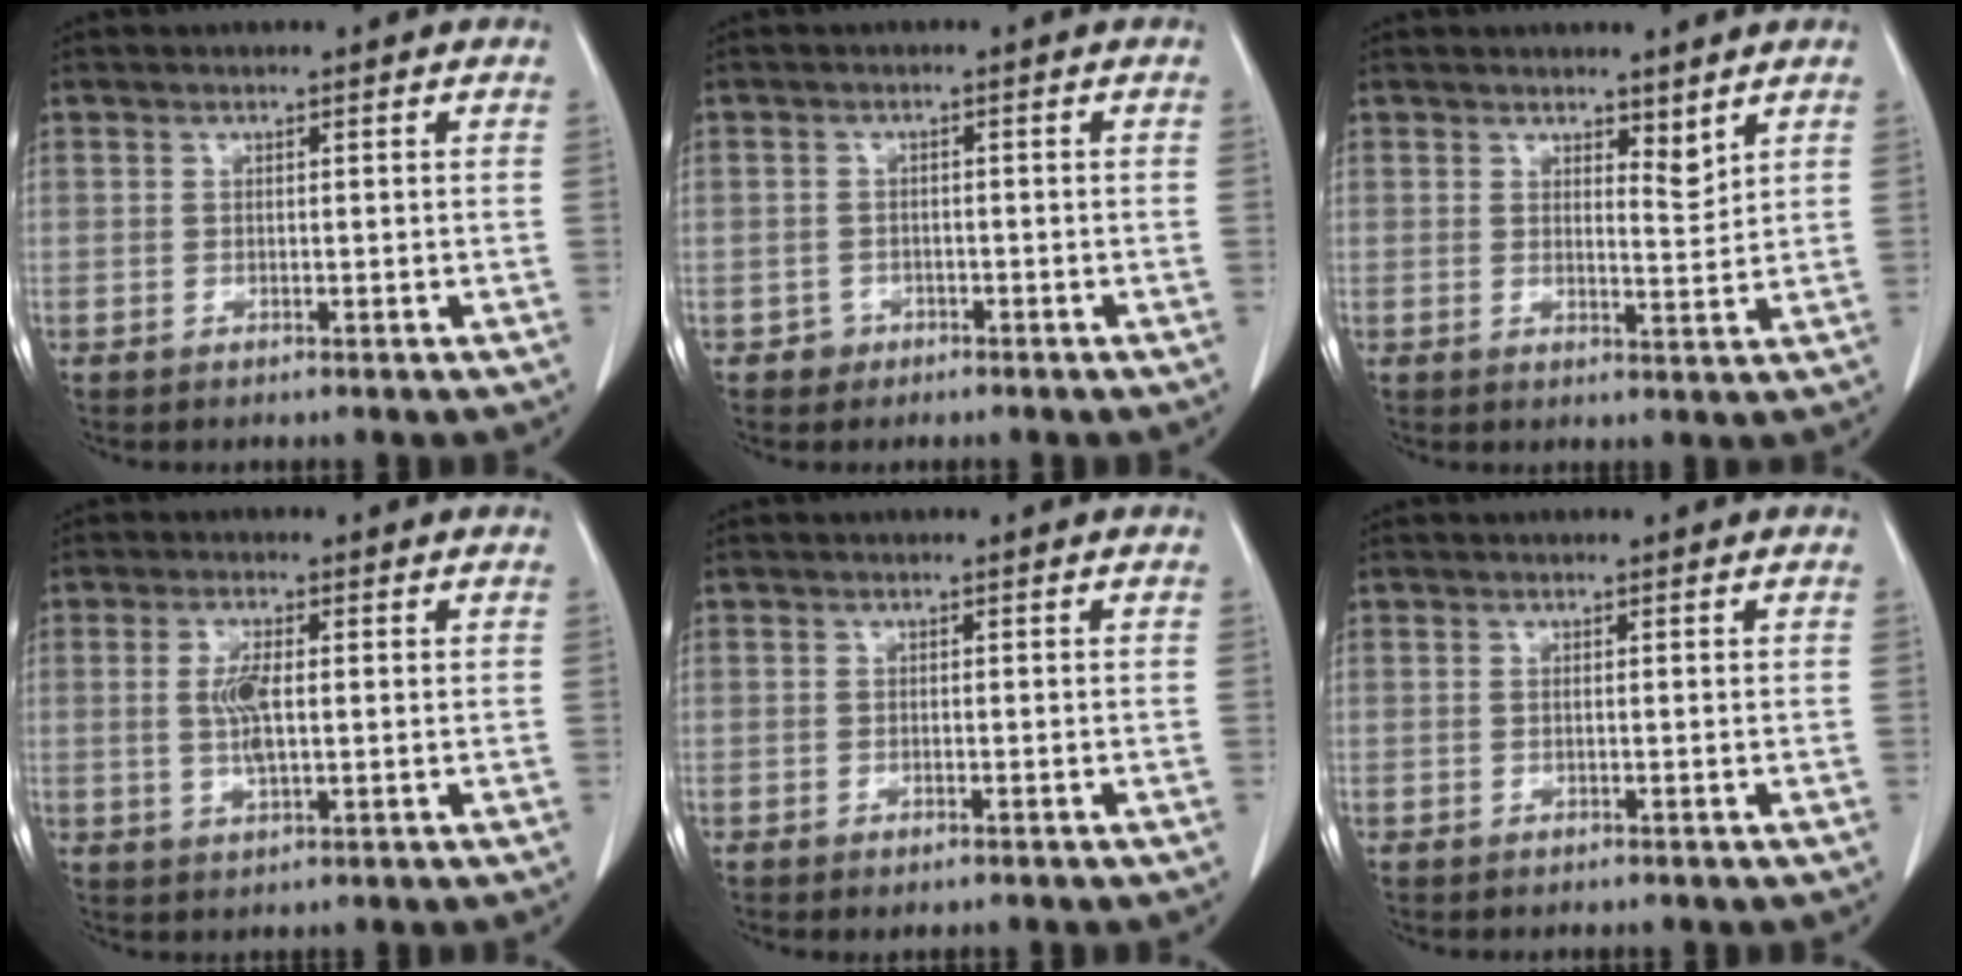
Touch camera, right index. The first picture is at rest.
{"total": 2.0, "force": [-1.1, 1.6, -0.2], "torque": [0.008, 0.011, -0.021]}
{"total": 2.8, "force": [2.3, 0.8, 1.5], "torque": [-0.022, -0.013, 0.039]}
{"total": 4.7, "force": [0.5, 1.4, 4.5], "torque": [-0.095, 0.000, 0.011]}
{"total": 0.9, "force": [-0.6, 0.2, 0.7], "torque": [-0.013, -0.002, -0.006]}
{"total": 0.0}